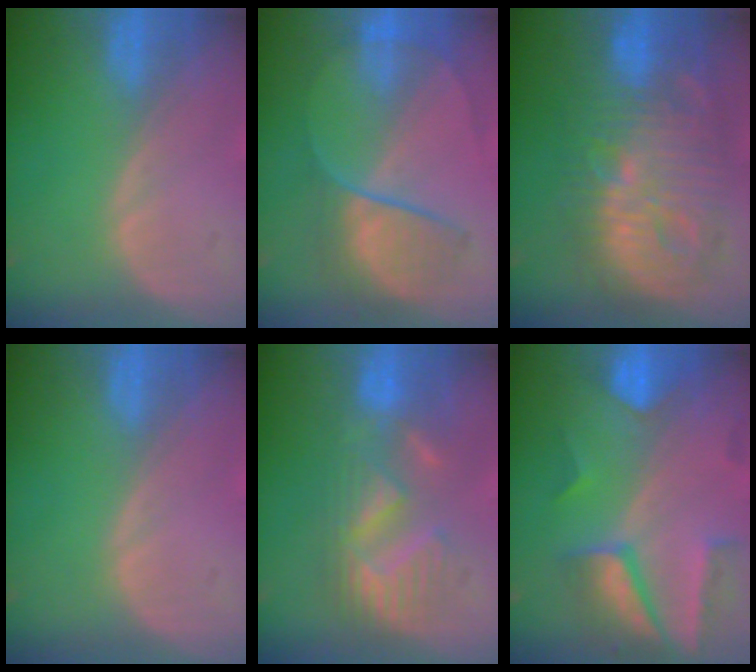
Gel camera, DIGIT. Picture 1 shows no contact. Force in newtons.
{"total": 6.9, "press": 6.6, "slide": 1.7}
{"total": 13.5, "press": 13.5, "slide": 1.3}
{"total": 0.0}
{"total": 8.8, "press": 8.5, "slide": 2.0}
{"total": 8.7, "press": 7.8, "slide": 3.9}